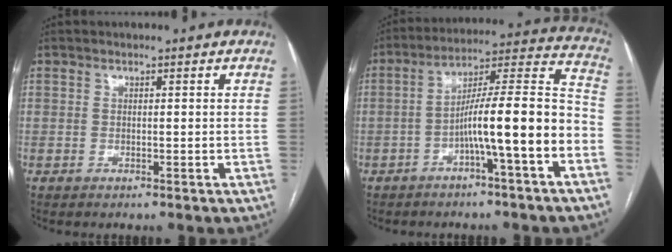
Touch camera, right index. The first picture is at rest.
{"total": 14.0, "force": [-5.0, 0.1, 13.1], "torque": [-0.199, 0.034, -0.079]}